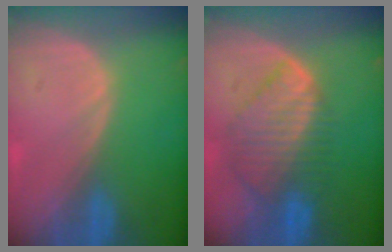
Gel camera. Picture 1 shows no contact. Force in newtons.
{"total": 8.4, "press": 7.5, "slide": 3.8}